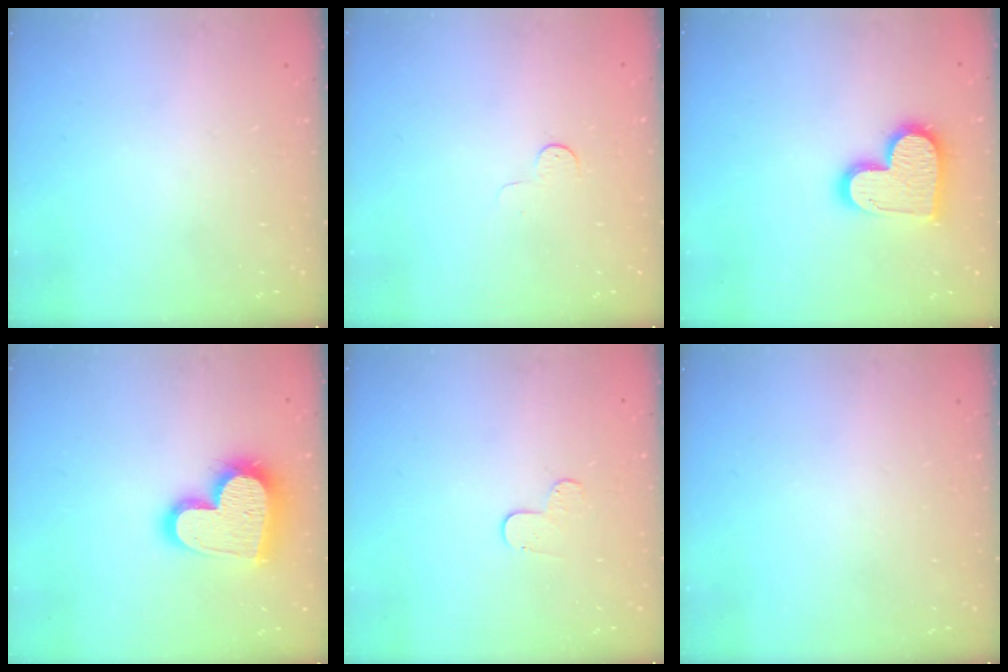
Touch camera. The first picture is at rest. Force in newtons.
{"total": 3.4, "press": 3.4, "slide": 0.4}
{"total": 15.1, "press": 15.1, "slide": 1.1}
{"total": 20.9, "press": 20.8, "slide": 1.6}
{"total": 4.0, "press": 4.0, "slide": 0.4}
{"total": 0.0}